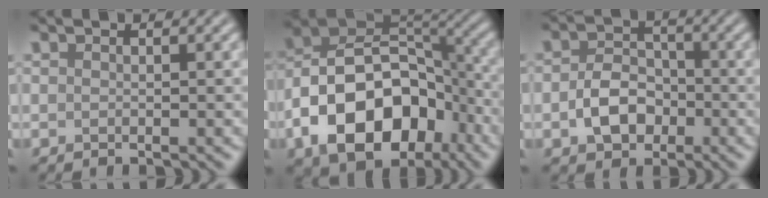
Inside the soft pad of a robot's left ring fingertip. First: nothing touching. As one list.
[{"total": 12.7, "force": [-5.2, 8.3, 8.1], "torque": [-0.135, 0.008, -0.097]}, {"total": 4.1, "force": [-1.3, 3.0, 2.4], "torque": [-0.043, 0.002, -0.025]}]